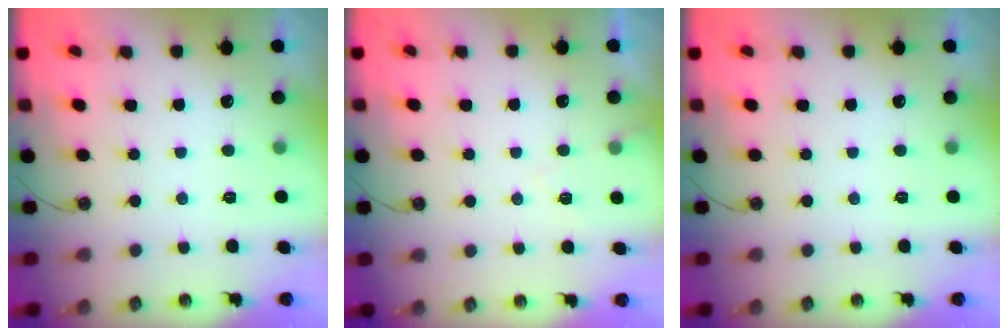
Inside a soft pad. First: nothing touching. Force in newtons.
{"total": 4.0, "press": 4.0, "slide": 0.6}
{"total": 0.0}